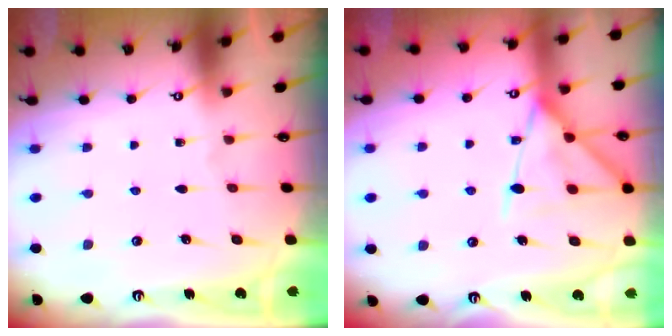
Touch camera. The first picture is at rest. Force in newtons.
{"total": 14.8, "press": 14.8, "slide": 1.3}